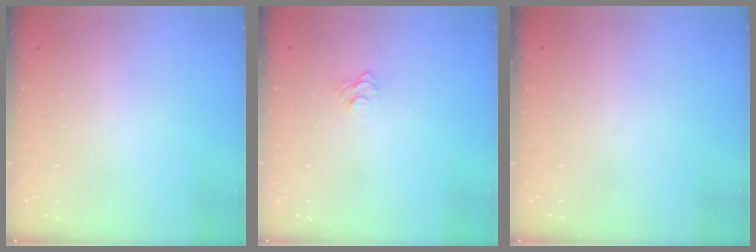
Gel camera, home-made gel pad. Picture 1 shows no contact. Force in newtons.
{"total": 5.2, "press": 5.1, "slide": 0.5}
{"total": 0.0}